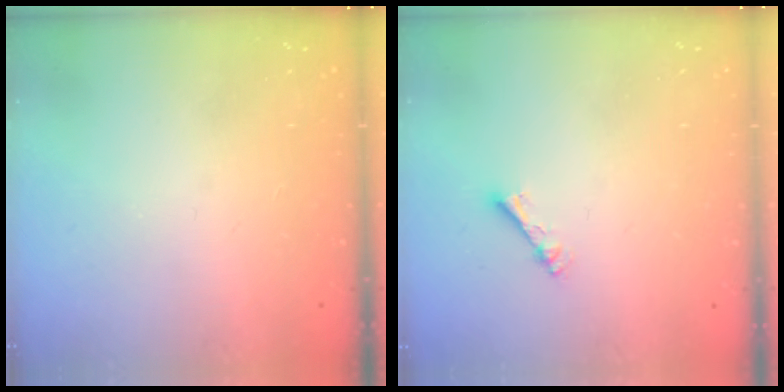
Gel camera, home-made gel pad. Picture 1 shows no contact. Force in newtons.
{"total": 2.4, "press": 2.4, "slide": 0.4}